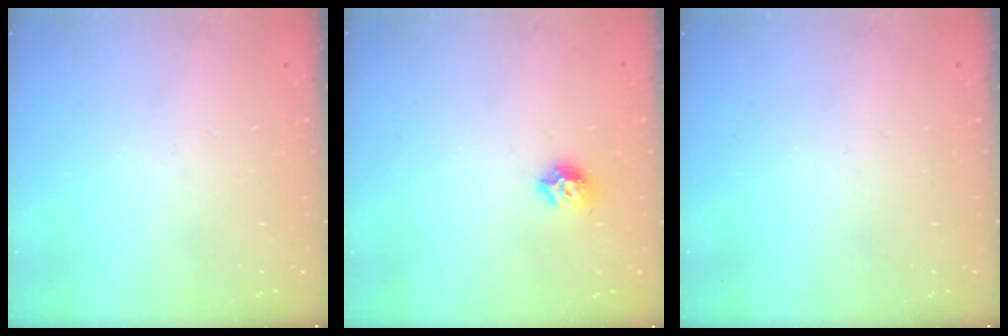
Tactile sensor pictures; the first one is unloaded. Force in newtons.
{"total": 8.2, "press": 8.2, "slide": 0.7}
{"total": 0.0}